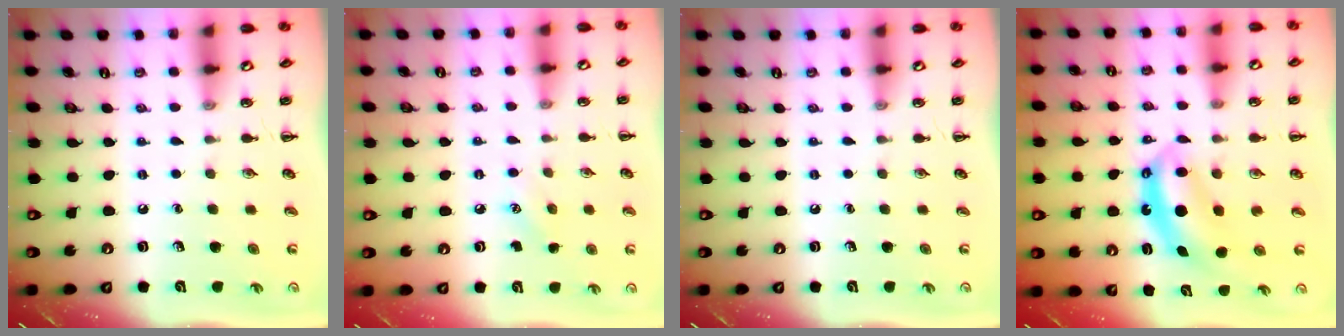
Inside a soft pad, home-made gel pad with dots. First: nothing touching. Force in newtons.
{"total": 5.9, "press": 5.7, "slide": 1.5}
{"total": 0.0}
{"total": 6.7, "press": 6.6, "slide": 1.2}